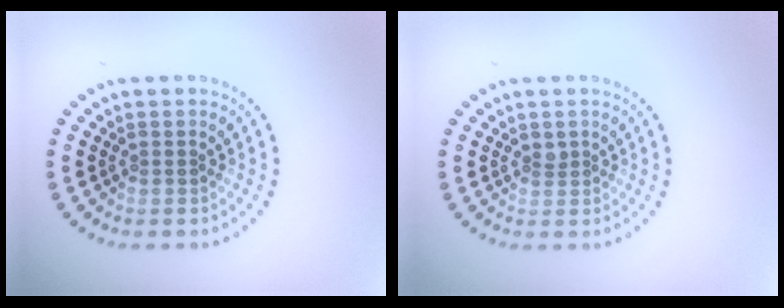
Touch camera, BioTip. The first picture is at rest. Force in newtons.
{"total": 0.8, "press": 0.5, "slide": 0.6}